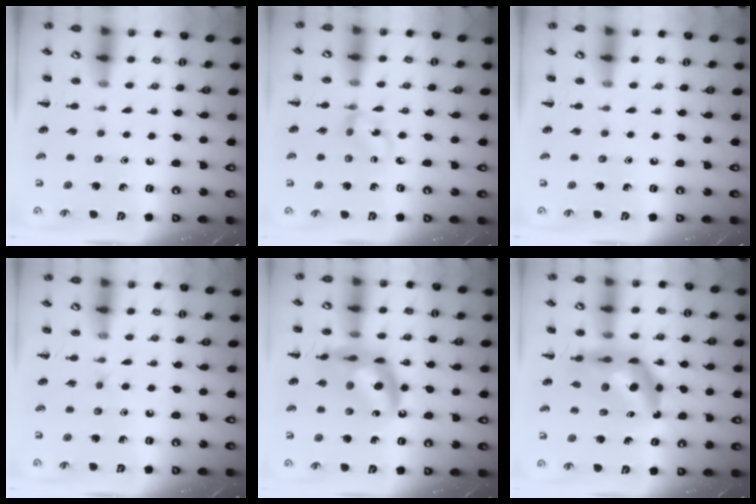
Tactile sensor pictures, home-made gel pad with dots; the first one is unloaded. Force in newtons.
{"total": 3.4, "press": 3.3, "slide": 0.6}
{"total": 0.0}
{"total": 2.2, "press": 2.0, "slide": 1.0}
{"total": 16.1, "press": 15.6, "slide": 3.8}
{"total": 12.1, "press": 11.5, "slide": 3.9}